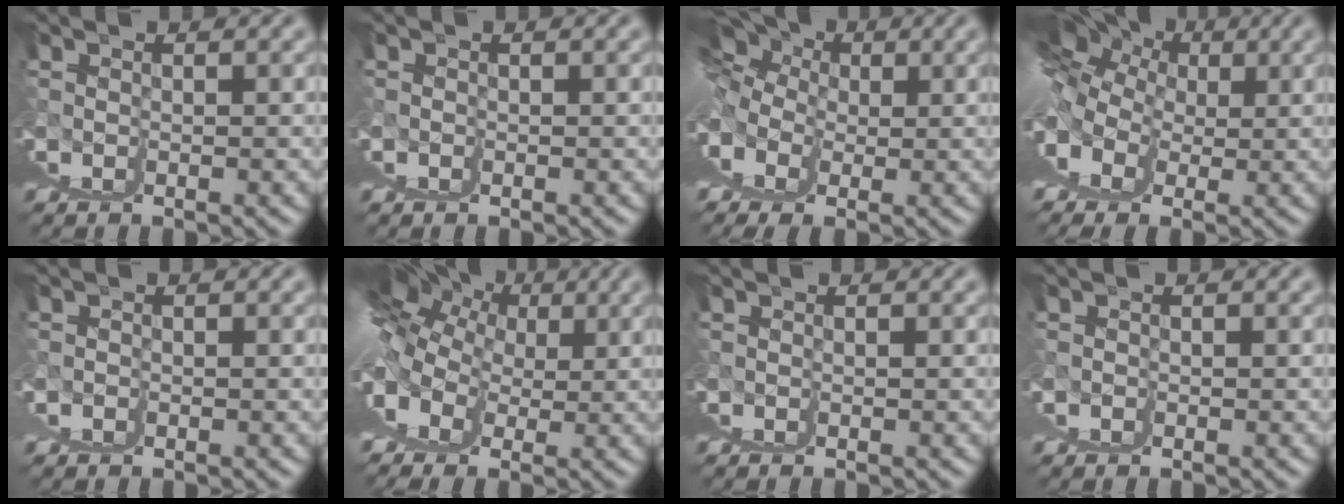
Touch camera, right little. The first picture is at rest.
{"total": 0.6, "force": [0.4, -0.3, -0.2], "torque": [0.007, 0.000, 0.007]}
{"total": 5.5, "force": [3.9, 1.3, 3.7], "torque": [-0.049, 0.026, 0.057]}
{"total": 6.2, "force": [4.3, 1.4, 4.3], "torque": [-0.067, 0.025, 0.068]}
{"total": 1.9, "force": [0.7, -1.4, -1.0], "torque": [0.022, 0.001, 0.013]}
{"total": 7.1, "force": [4.6, 1.9, 5.1], "torque": [-0.077, 0.032, 0.071]}
{"total": 0.0}
{"total": 1.6, "force": [0.7, -1.2, -0.9], "torque": [0.017, 0.001, 0.011]}